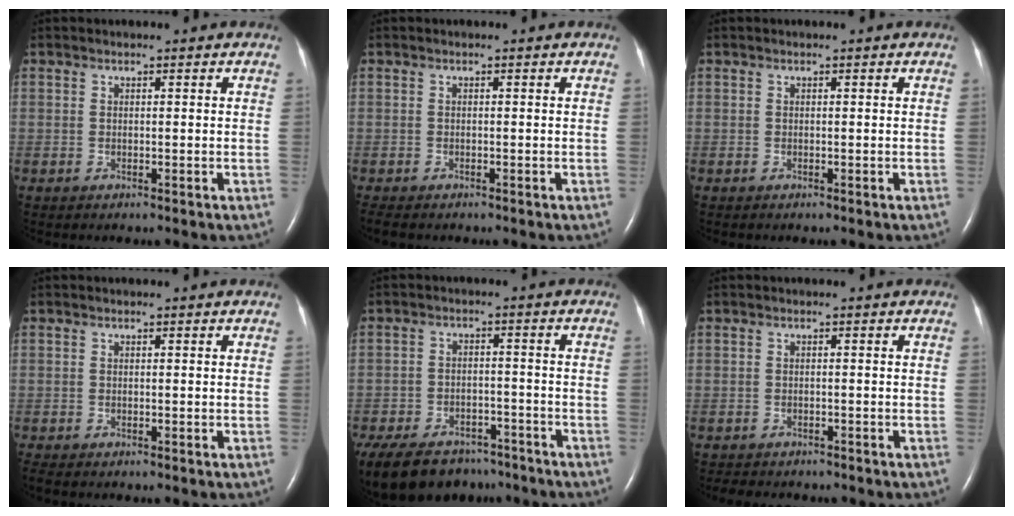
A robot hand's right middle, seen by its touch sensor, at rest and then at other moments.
{"total": 2.3, "force": [-1.9, 0.7, 1.1], "torque": [-0.023, -0.008, -0.025]}
{"total": 0.0}
{"total": 1.0, "force": [-0.9, 0.2, 0.5], "torque": [-0.013, -0.004, -0.015]}
{"total": 19.2, "force": [-14.3, 10.1, 7.8], "torque": [-0.221, -0.021, -0.200]}
{"total": 5.1, "force": [-4.4, 1.9, 1.8], "torque": [-0.029, -0.005, -0.055]}